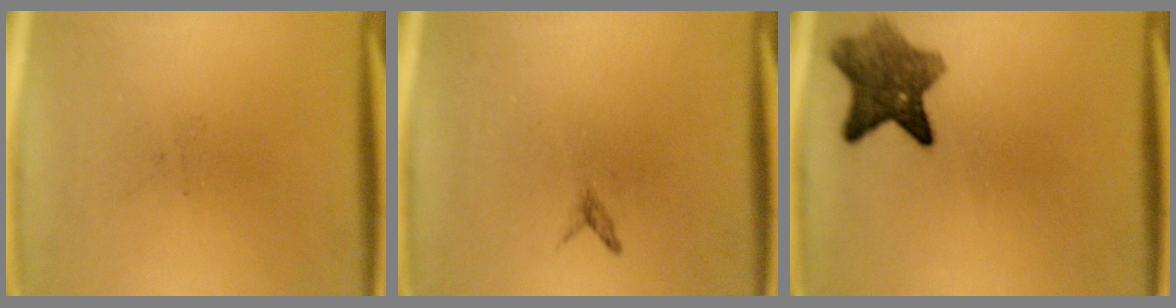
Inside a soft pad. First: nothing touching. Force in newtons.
{"total": 0.7}
{"total": 7.3}